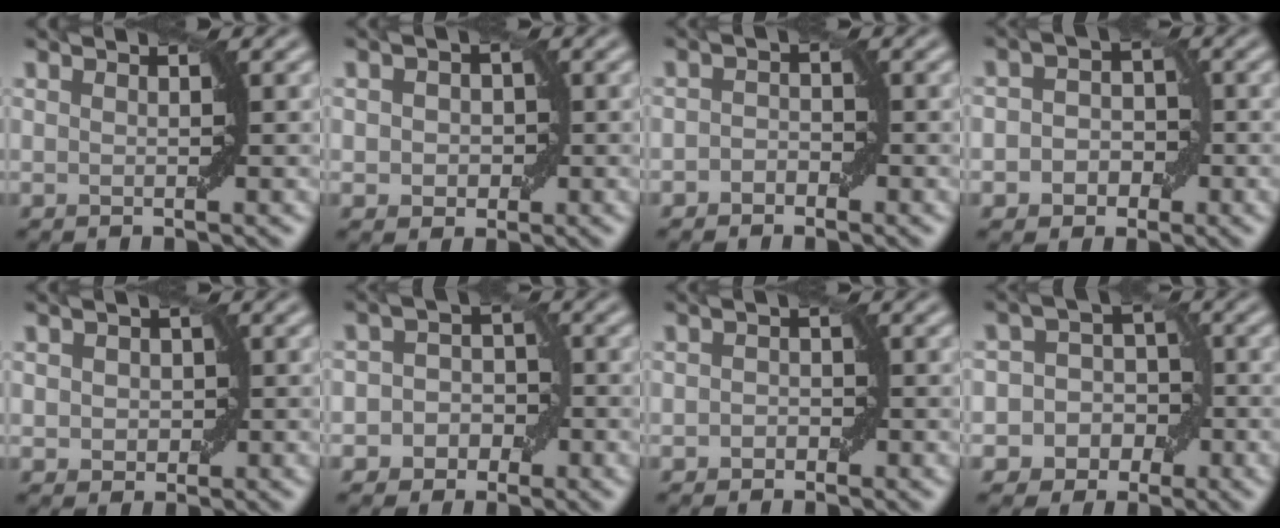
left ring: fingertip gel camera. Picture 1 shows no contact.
{"total": 2.3, "force": [-0.1, 2.0, 1.2], "torque": [-0.005, 0.000, -0.009]}
{"total": 1.4, "force": [-0.9, 0.9, 0.5], "torque": [-0.007, 0.006, -0.018]}
{"total": 3.5, "force": [-1.0, 2.9, 1.7], "torque": [0.008, 0.004, -0.024]}
{"total": 1.9, "force": [0.0, 1.6, 1.0], "torque": [-0.009, 0.001, -0.004]}
{"total": 4.1, "force": [-1.5, 3.6, 1.4], "torque": [0.016, 0.019, -0.039]}
{"total": 1.2, "force": [-0.6, 1.0, 0.5], "torque": [-0.006, 0.002, -0.013]}
{"total": 7.2, "force": [-2.5, 6.6, 1.6], "torque": [-0.009, 0.021, -0.068]}